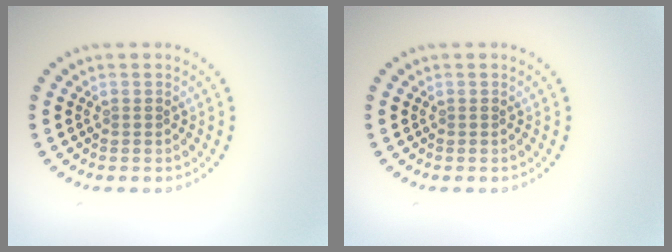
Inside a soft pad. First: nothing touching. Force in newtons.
{"total": 0.0}